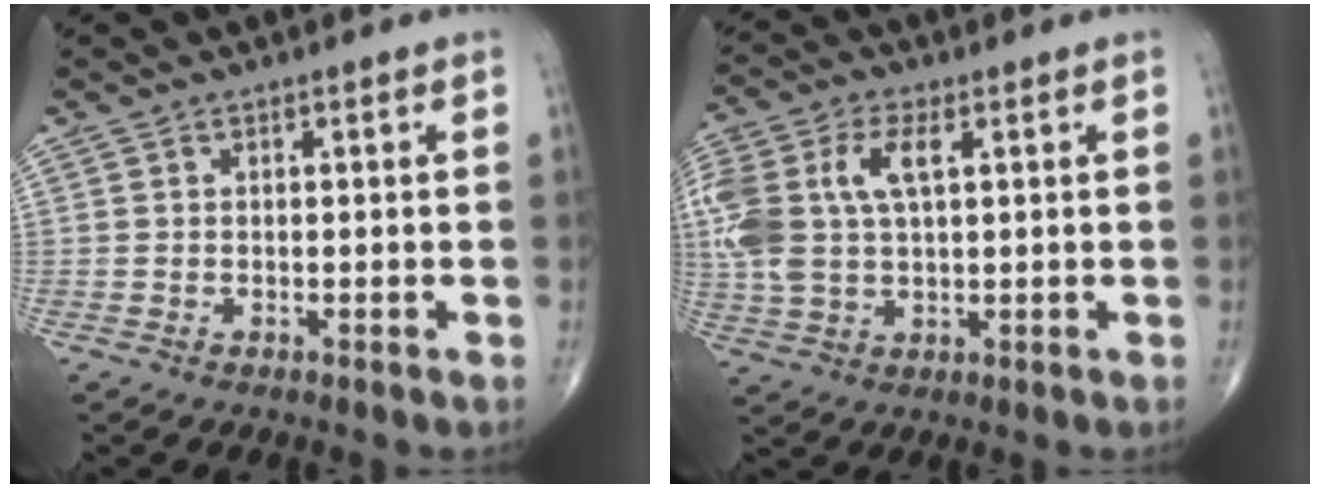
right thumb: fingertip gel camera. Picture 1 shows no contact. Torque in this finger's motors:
{"motor_torque": [0.78, 0.81, 1.49, 0.38, 0.53]}